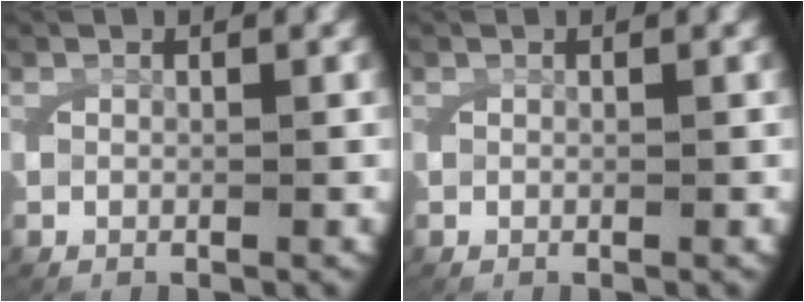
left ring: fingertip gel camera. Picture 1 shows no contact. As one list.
[{"total": 0.0}]